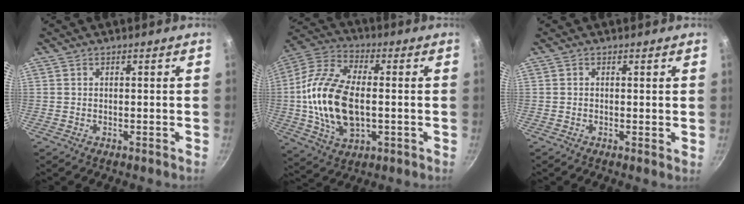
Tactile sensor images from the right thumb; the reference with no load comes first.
{"total": 18.5, "force": [-0.9, 10.3, 15.4], "torque": [-0.295, 0.022, -0.024]}
{"total": 0.8, "force": [0.1, 0.3, 0.7], "torque": [-0.010, -0.001, -0.001]}